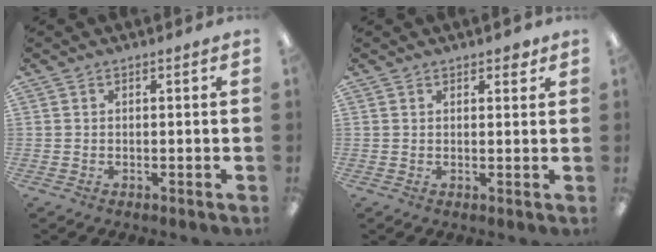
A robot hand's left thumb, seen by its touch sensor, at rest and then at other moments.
{"total": 2.0, "force": [1.5, 0.9, 0.8], "torque": [-0.001, -0.005, 0.024]}